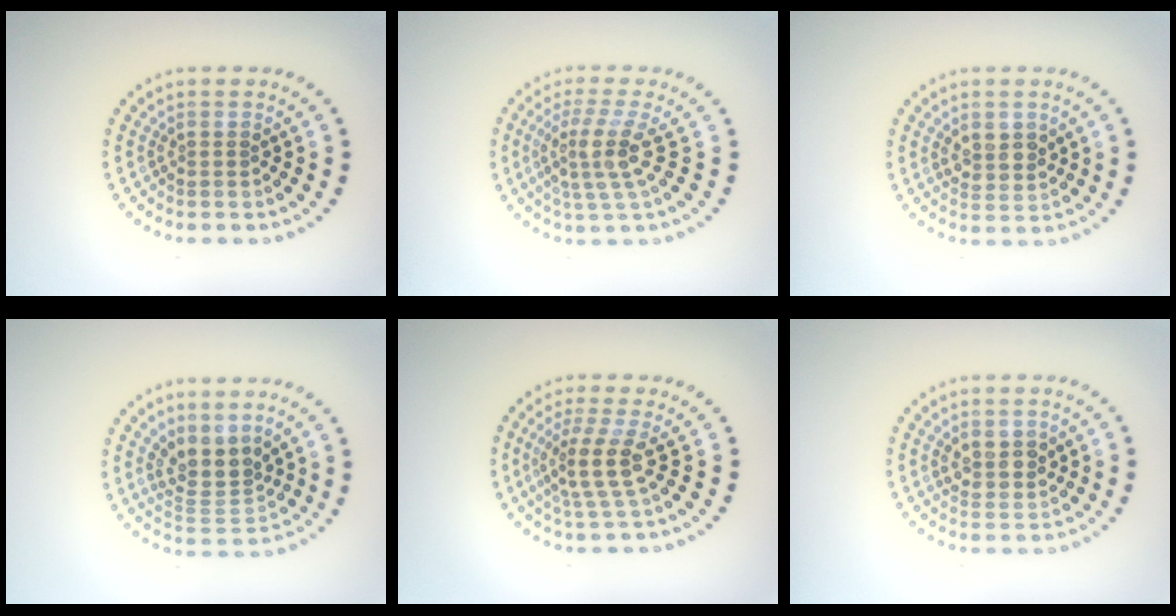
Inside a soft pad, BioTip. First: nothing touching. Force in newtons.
{"total": 3.7, "press": 2.7, "slide": 2.6}
{"total": 2.2, "press": 2.1, "slide": 0.7}
{"total": 3.6, "press": 3.0, "slide": 1.9}
{"total": 3.5, "press": 2.7, "slide": 2.3}
{"total": 2.2, "press": 2.1, "slide": 0.7}